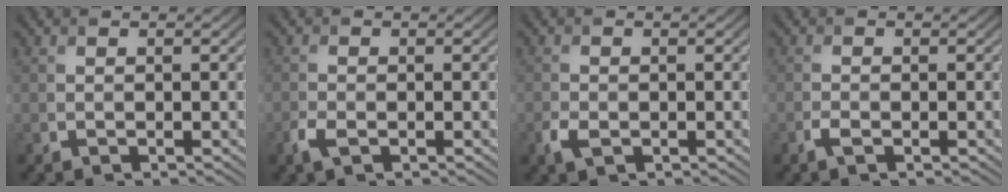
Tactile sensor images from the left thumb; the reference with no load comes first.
{"total": 2.0, "force": [-1.1, 0.9, 1.4], "torque": [-0.037, -0.004, -0.026]}
{"total": 2.1, "force": [-1.0, 1.3, 1.4], "torque": [-0.037, -0.005, -0.021]}
{"total": 1.3, "force": [-0.8, 0.4, 0.9], "torque": [-0.024, -0.001, -0.017]}